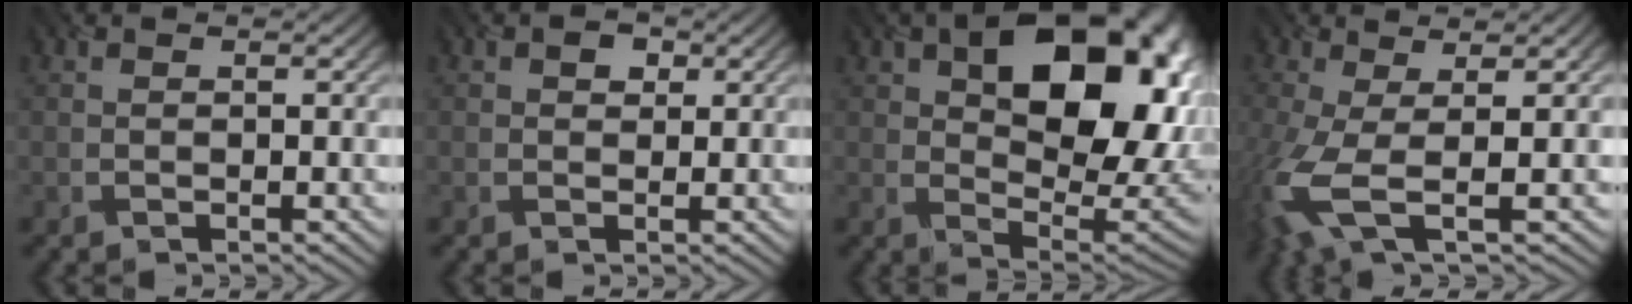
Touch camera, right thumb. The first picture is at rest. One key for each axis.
{"total": 1.3, "fx": 0.4, "fy": 1.1, "fz": 0.4, "tx": -0.005, "ty": -0.002, "tz": 0.007}
{"total": 18.0, "fx": 5.4, "fy": 10.7, "fz": 13.5, "tx": -0.169, "ty": 0.013, "tz": 0.086}
{"total": 7.8, "fx": -1.7, "fy": 2.5, "fz": 7.2, "tx": -0.171, "ty": -0.017, "tz": -0.036}